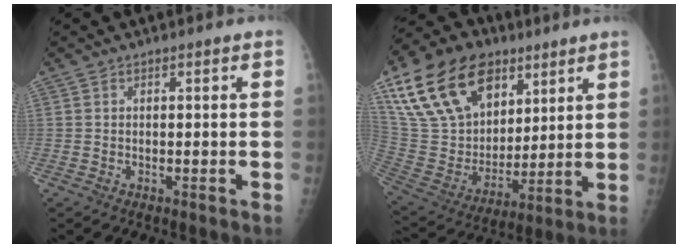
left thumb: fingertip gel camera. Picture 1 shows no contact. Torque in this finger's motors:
{"motor_torque": [1.58, 1.57, 1.54, -1.23, 0.53]}